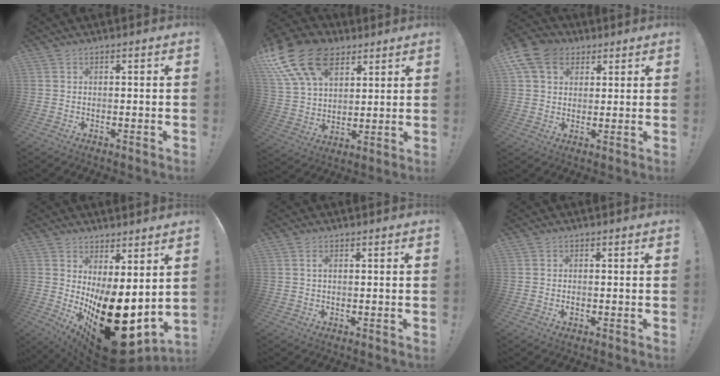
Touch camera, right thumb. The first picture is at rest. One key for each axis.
{"total": 20.7, "fx": 10.2, "fy": 13.8, "fz": 11.6, "tx": -0.212, "ty": -0.047, "tz": 0.192}
{"total": 11.9, "fx": 5.1, "fy": 9.0, "fz": 5.8, "tx": -0.107, "ty": -0.013, "tz": 0.104}
{"total": 21.3, "fx": -5.7, "fy": 9.1, "fz": 18.4, "tx": -0.258, "ty": 0.018, "tz": -0.069}
{"total": 1.0, "fx": 0.3, "fy": 0.4, "fz": 0.9, "tx": -0.020, "ty": 0.004, "tz": 0.005}
{"total": 0.6, "fx": -0.4, "fy": 0.4, "fz": 0.3, "tx": -0.002, "ty": -0.001, "tz": -0.007}